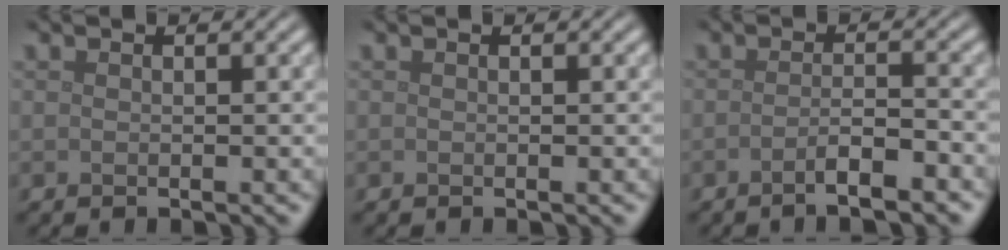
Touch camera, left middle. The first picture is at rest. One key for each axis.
{"total": 0.0}
{"total": 3.0, "fx": -1.7, "fy": 0.6, "fz": 2.3, "tx": -0.035, "ty": 0.005, "tz": -0.036}